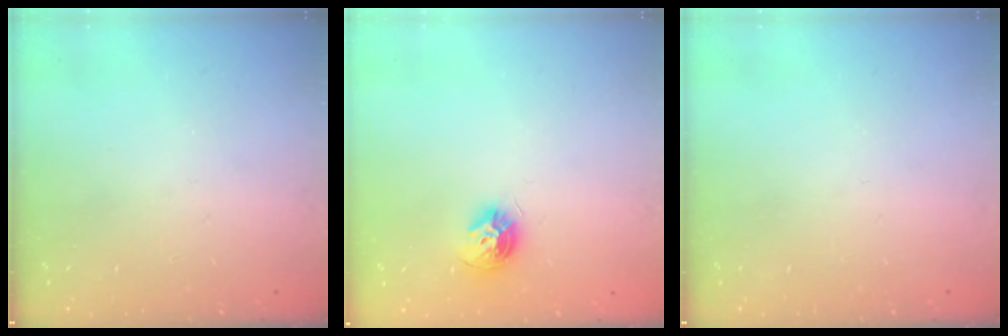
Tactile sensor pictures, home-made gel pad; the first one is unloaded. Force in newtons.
{"total": 8.9, "press": 8.9, "slide": 0.5}
{"total": 0.0}